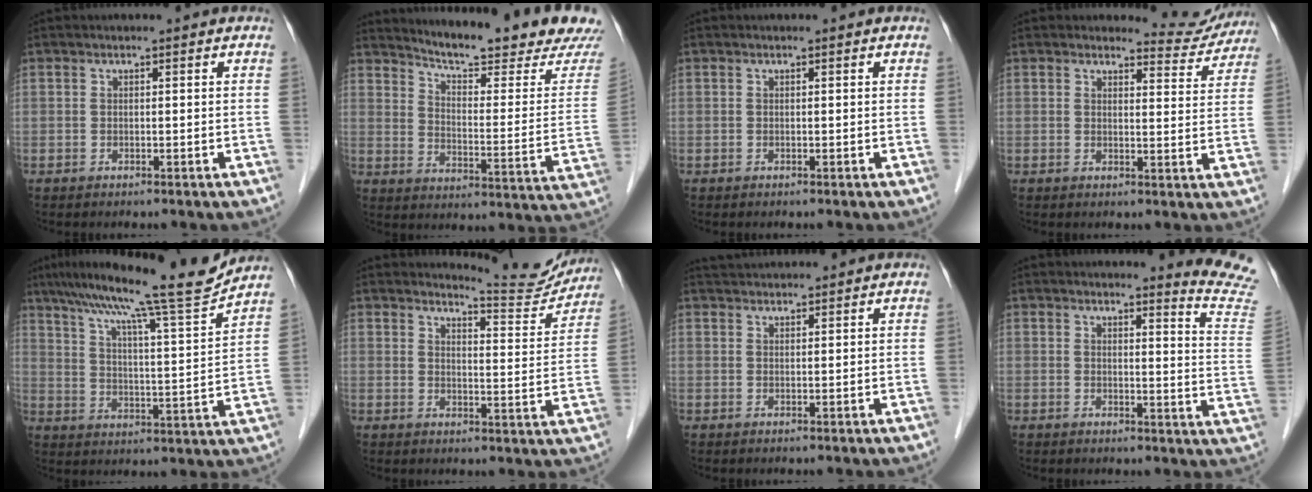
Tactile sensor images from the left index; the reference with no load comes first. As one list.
[{"total": 20.0, "force": [18.7, 0.0, 7.0], "torque": [-0.113, -0.087, 0.241]}, {"total": 0.0}, {"total": 5.7, "force": [5.5, 1.1, -0.9], "torque": [0.015, -0.026, 0.051]}, {"total": 16.6, "force": [14.1, -1.1, 8.7], "torque": [-0.143, -0.005, 0.209]}, {"total": 8.7, "force": [8.7, 0.3, 0.1], "torque": [-0.002, -0.036, 0.106]}, {"total": 4.2, "force": [4.1, 0.2, 0.8], "torque": [-0.015, 0.036, 0.069]}, {"total": 9.7, "force": [9.5, -1.9, 0.8], "torque": [-0.009, -0.121, 0.086]}]